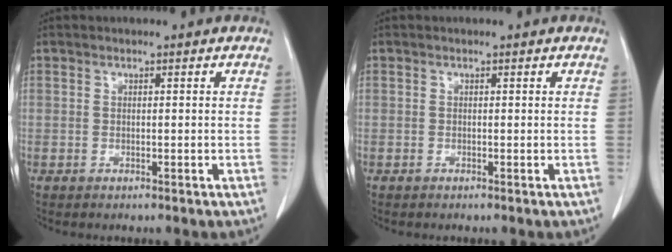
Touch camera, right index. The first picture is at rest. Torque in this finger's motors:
{"motor_torque": [-0.04, 0.05, 0.00, 0.01]}